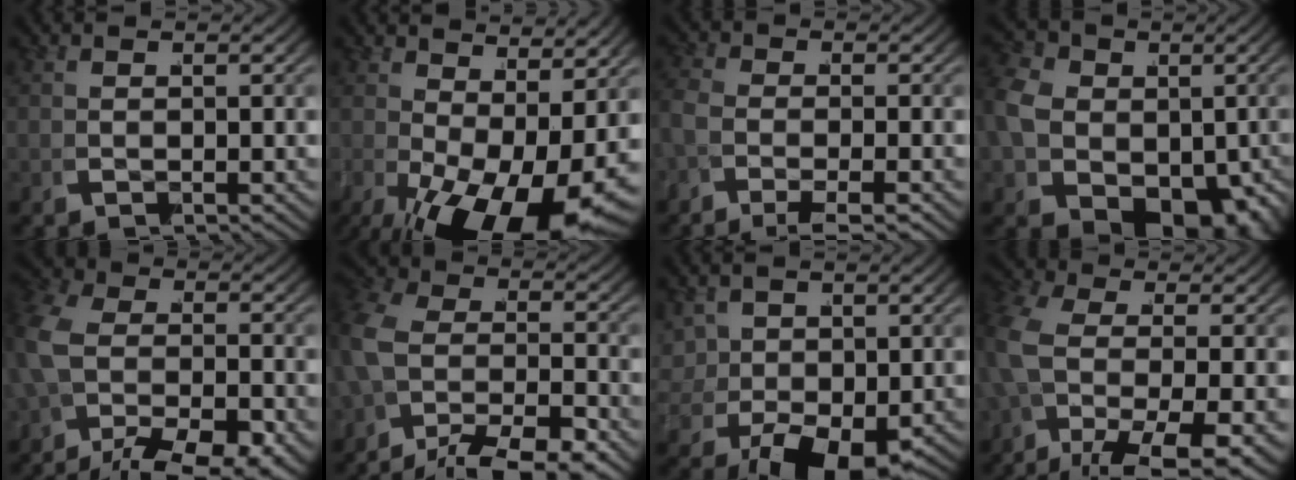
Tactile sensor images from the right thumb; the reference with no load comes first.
{"total": 10.6, "force": [-1.9, 5.4, 8.9], "torque": [-0.131, -0.044, -0.002]}
{"total": 2.5, "force": [-1.8, 0.9, 1.4], "torque": [-0.031, -0.005, -0.034]}
{"total": 11.7, "force": [-1.9, 8.9, 7.3], "torque": [-0.164, -0.071, -0.001]}
{"total": 7.8, "force": [-3.6, 4.5, 5.3], "torque": [-0.096, -0.031, -0.044]}
{"total": 8.4, "force": [-4.4, 5.0, 5.2], "torque": [-0.086, -0.029, -0.061]}
{"total": 5.0, "force": [0.1, 3.4, 3.7], "torque": [-0.082, -0.039, 0.025]}
{"total": 9.0, "force": [-2.9, 4.5, 7.2], "torque": [-0.160, -0.036, -0.021]}